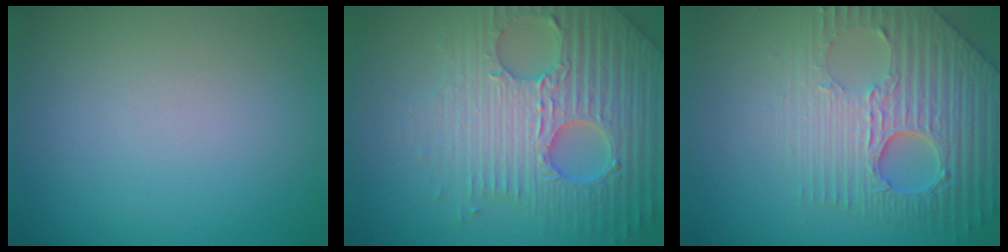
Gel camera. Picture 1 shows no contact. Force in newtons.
{"total": 7.3, "press": 7.1, "slide": 1.7}
{"total": 6.7, "press": 5.5, "slide": 4.0}